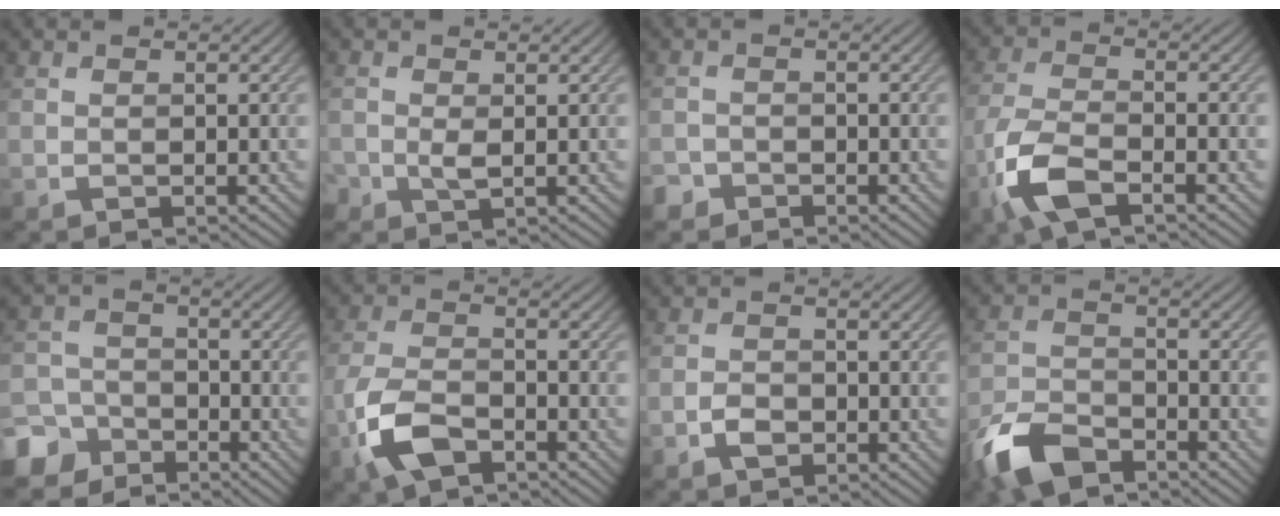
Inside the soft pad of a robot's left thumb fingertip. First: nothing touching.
{"total": 2.3, "force": [-0.3, 1.4, 1.8], "torque": [-0.045, -0.010, -0.005]}
{"total": 2.0, "force": [-1.6, 1.3, 0.0], "torque": [0.001, -0.001, -0.037]}
{"total": 7.5, "force": [-4.4, 2.8, 5.5], "torque": [-0.136, -0.009, -0.102]}
{"total": 6.9, "force": [-4.7, 4.7, 1.8], "torque": [-0.052, -0.008, -0.106]}
{"total": 7.4, "force": [-4.1, 3.5, 5.0], "torque": [-0.123, -0.007, -0.096]}
{"total": 2.2, "force": [-1.2, 1.4, 1.1], "torque": [-0.025, 0.000, -0.027]}
{"total": 8.3, "force": [-6.2, 3.6, 4.3], "torque": [-0.094, -0.012, -0.136]}